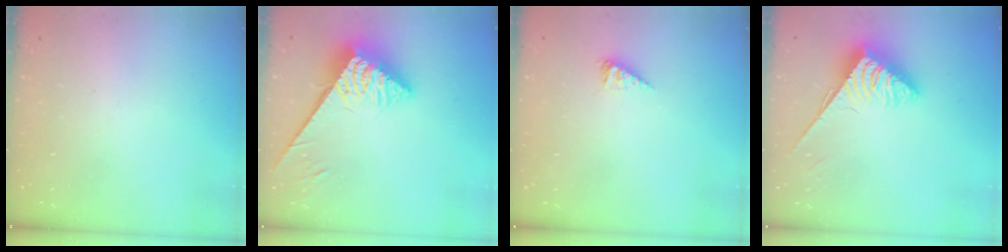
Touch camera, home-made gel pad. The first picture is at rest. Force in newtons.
{"total": 5.6, "press": 5.6, "slide": 0.6}
{"total": 2.5, "press": 2.5, "slide": 0.3}
{"total": 4.0, "press": 3.9, "slide": 0.6}